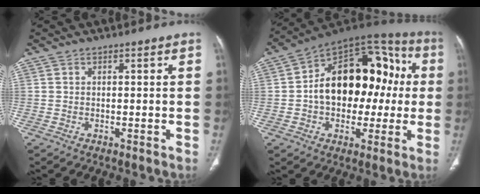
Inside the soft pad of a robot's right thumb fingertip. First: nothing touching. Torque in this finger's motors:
{"motor_torque": [1.50, 3.51, 1.60, -0.43, 0.16]}